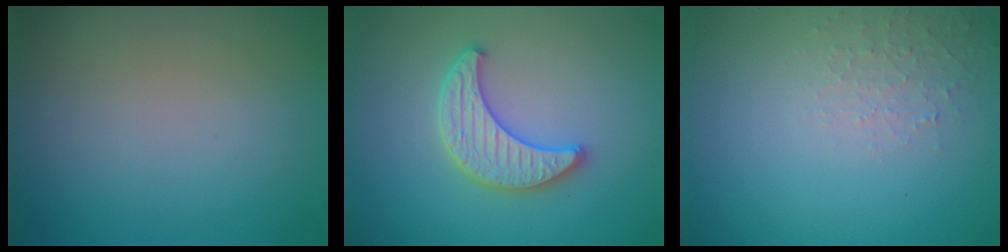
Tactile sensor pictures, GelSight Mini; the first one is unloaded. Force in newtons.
{"total": 3.8, "press": 3.5, "slide": 1.4}
{"total": 1.8, "press": 1.8, "slide": 0.4}